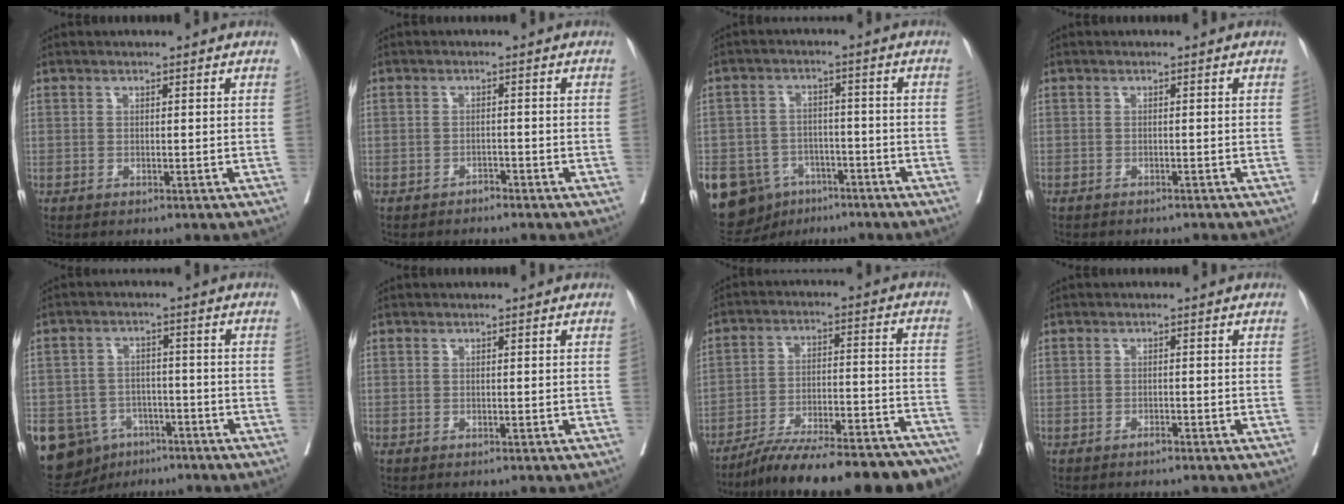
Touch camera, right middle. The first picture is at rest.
{"total": 1.1, "force": [-1.1, 0.3, 0.2], "torque": [-0.004, 0.002, -0.018]}
{"total": 17.3, "force": [-9.1, 13.1, 6.9], "torque": [-0.180, 0.014, -0.127]}
{"total": 3.9, "force": [-3.5, 0.9, 1.5], "torque": [-0.019, -0.004, -0.043]}
{"total": 16.1, "force": [-8.2, 12.5, 6.1], "torque": [-0.156, 0.016, -0.113]}
{"total": 0.0}
{"total": 23.2, "force": [-20.5, 3.4, 10.2], "torque": [-0.101, 0.016, -0.294]}
{"total": 0.8, "force": [-0.7, 0.2, 0.4], "torque": [-0.008, 0.001, -0.010]}